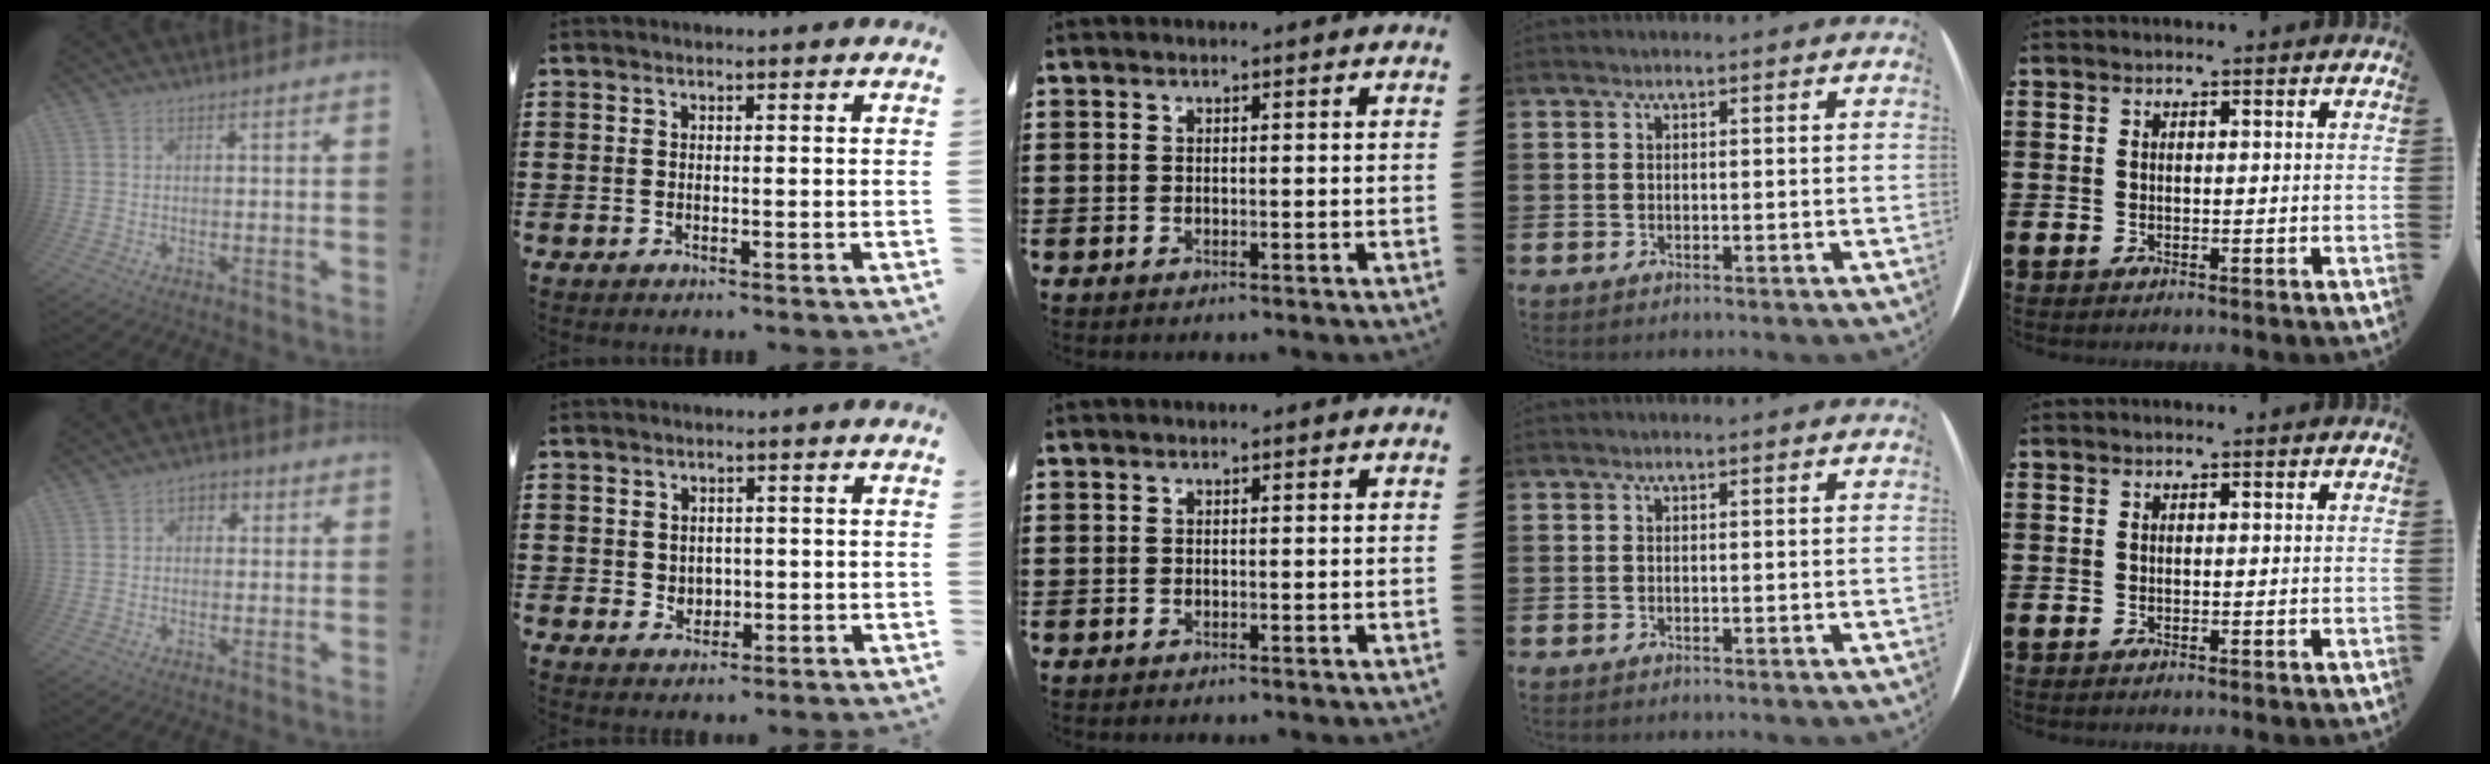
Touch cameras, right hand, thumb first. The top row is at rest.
{"thumb": {"total": 3.3, "force": [0.1, 2.9, 1.6], "torque": [-0.023, 0.008, 0.000]}, "index": {"total": 2.0, "force": [0.4, 1.8, 0.5], "torque": [-0.009, 0.006, 0.004]}}